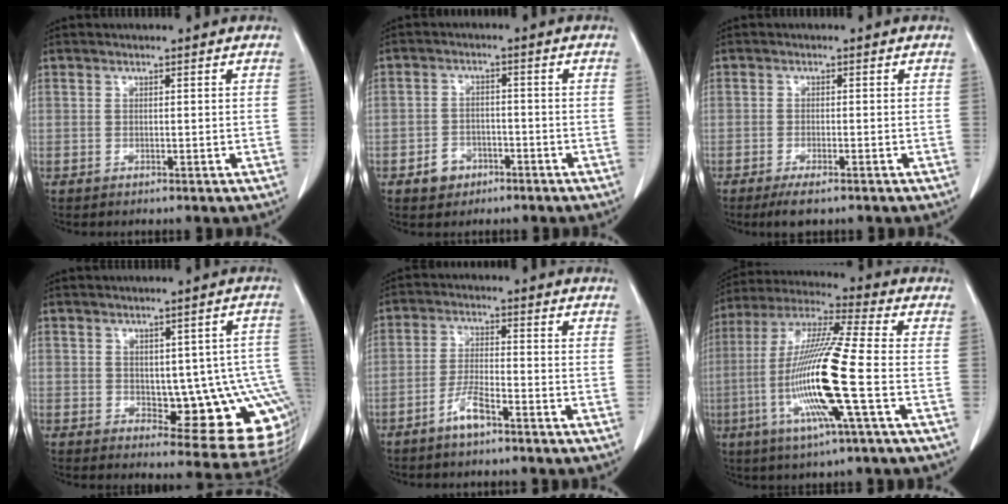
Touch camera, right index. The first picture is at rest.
{"total": 4.0, "force": [-2.1, 3.2, 1.1], "torque": [-0.011, 0.011, -0.030]}
{"total": 3.4, "force": [-2.4, 0.8, 2.3], "torque": [-0.035, -0.005, -0.038]}
{"total": 13.8, "force": [-1.6, 5.1, 12.8], "torque": [-0.104, 0.019, -0.002]}
{"total": 4.4, "force": [-3.0, 0.7, 3.1], "torque": [-0.062, 0.001, -0.059]}
{"total": 16.8, "force": [-4.0, -0.2, 16.3], "torque": [-0.335, -0.011, -0.087]}